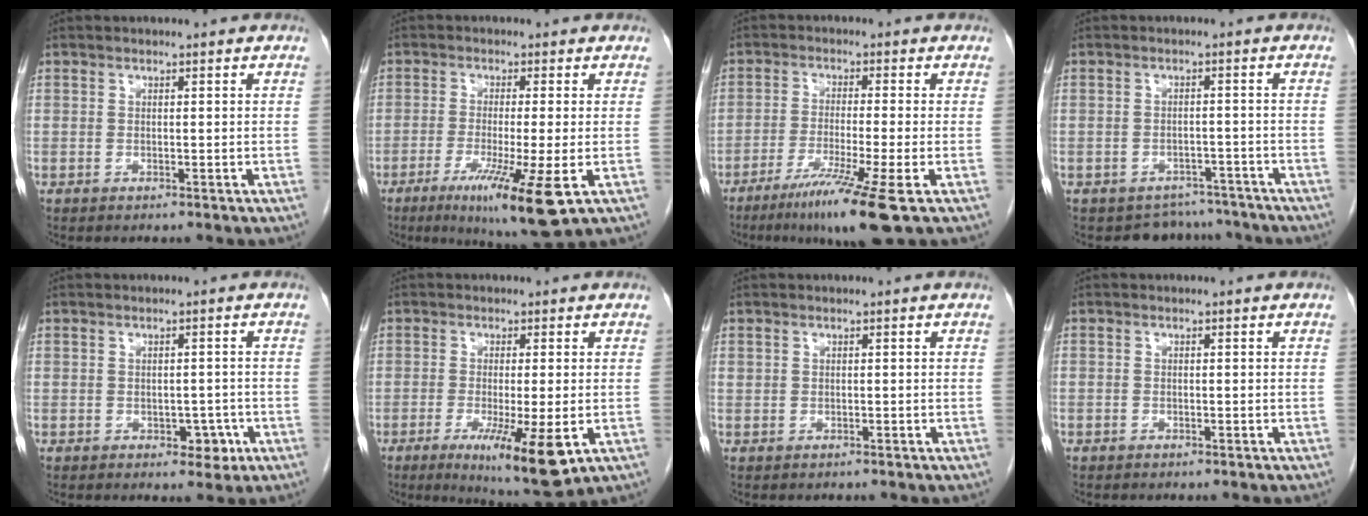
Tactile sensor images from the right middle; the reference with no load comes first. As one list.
[{"total": 10.9, "force": [-4.8, 0.1, 9.8], "torque": [-0.168, -0.037, -0.075]}, {"total": 9.5, "force": [-5.6, -1.2, 7.7], "torque": [-0.136, -0.032, -0.099]}, {"total": 5.7, "force": [-5.0, 2.6, -0.9], "torque": [0.021, 0.021, -0.064]}, {"total": 2.9, "force": [-1.1, 1.9, 1.9], "torque": [-0.017, 0.004, -0.008]}, {"total": 10.4, "force": [-4.1, 1.1, 9.4], "torque": [-0.148, -0.030, -0.059]}, {"total": 0.5, "force": [0.0, 0.5, 0.1], "torque": [-0.001, 0.004, 0.000]}, {"total": 0.8, "force": [-0.6, 0.6, 0.0], "torque": [-0.009, 0.003, -0.011]}]